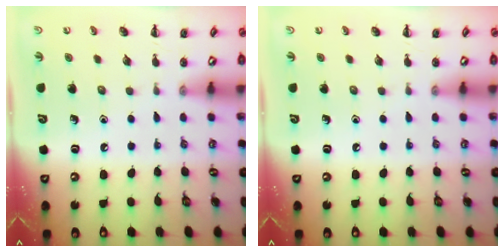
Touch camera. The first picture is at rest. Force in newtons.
{"total": 0.0}